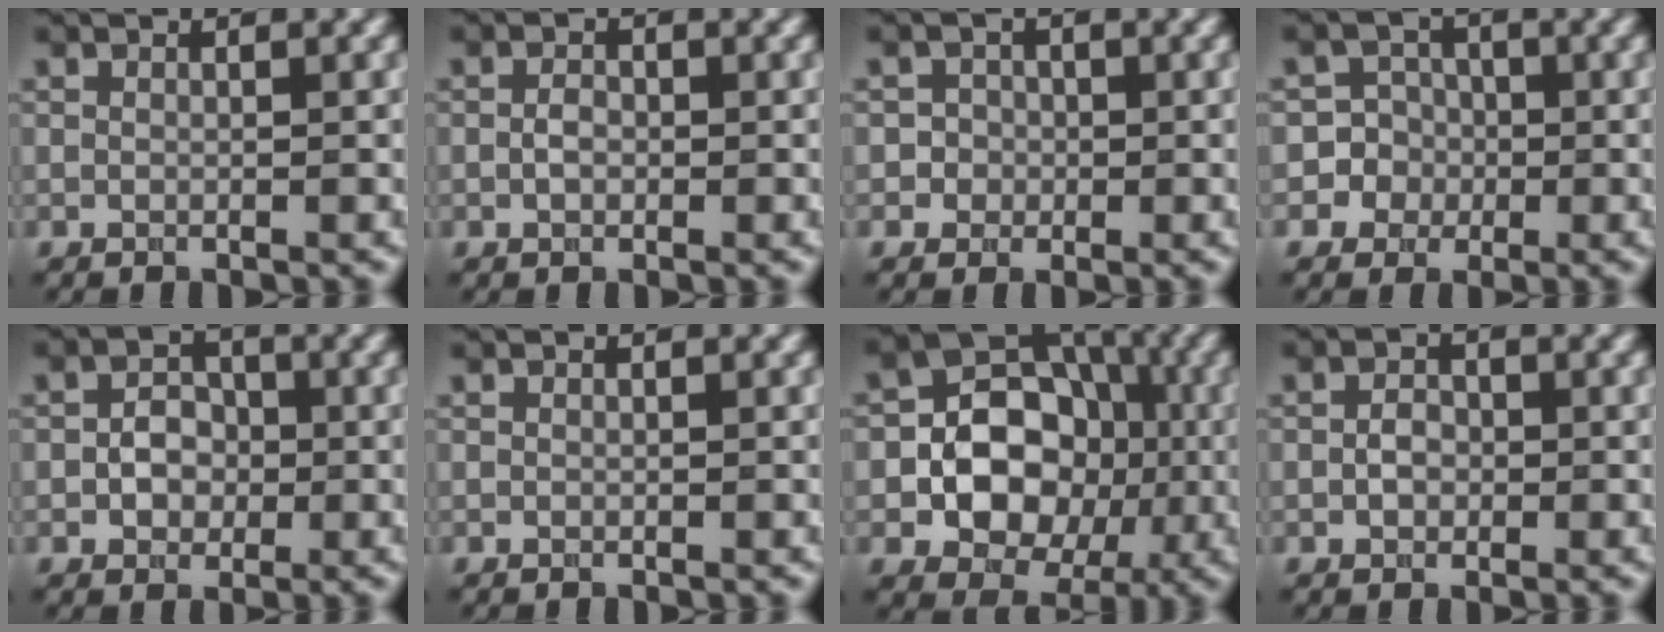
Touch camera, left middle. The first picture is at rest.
{"total": 1.3, "force": [-0.2, 0.9, 0.9], "torque": [-0.019, 0.001, -0.006]}
{"total": 1.7, "force": [-0.3, 1.7, 0.2], "torque": [0.022, -0.001, -0.010]}
{"total": 5.5, "force": [-1.4, 5.3, 0.3], "torque": [0.016, 0.017, -0.041]}
{"total": 2.8, "force": [-0.4, 2.2, 1.6], "torque": [-0.023, 0.002, -0.012]}
{"total": 0.0}
{"total": 8.9, "force": [-1.3, 6.9, 5.4], "torque": [-0.054, 0.008, -0.037]}
{"total": 1.7, "force": [-0.2, 1.3, 1.1], "torque": [-0.021, 0.000, -0.008]}